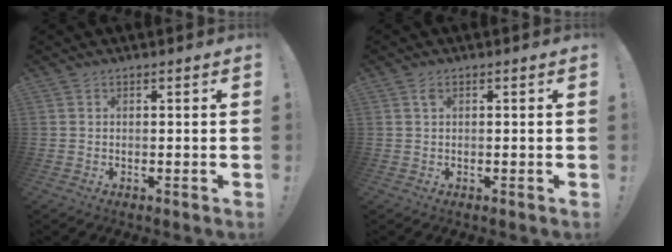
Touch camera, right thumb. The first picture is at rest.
{"total": 1.1, "force": [0.5, 0.4, 0.9], "torque": [-0.009, -0.002, 0.006]}